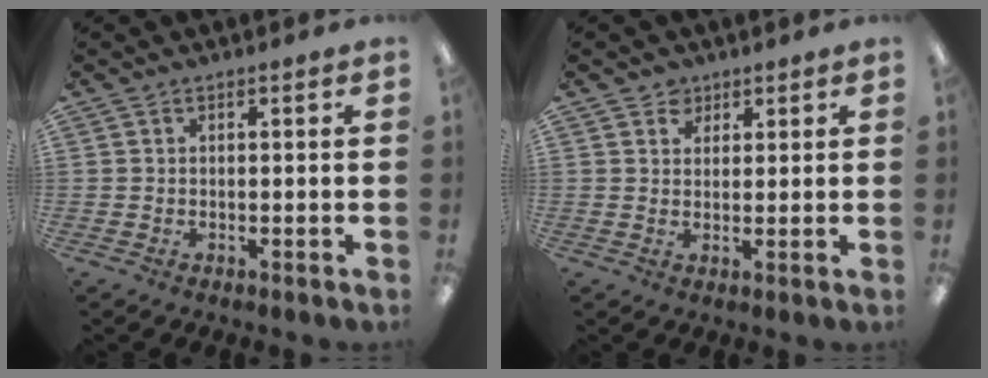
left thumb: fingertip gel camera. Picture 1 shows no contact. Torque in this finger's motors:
{"motor_torque": [-0.15, 0.03, -0.87, 0.23, -0.15]}